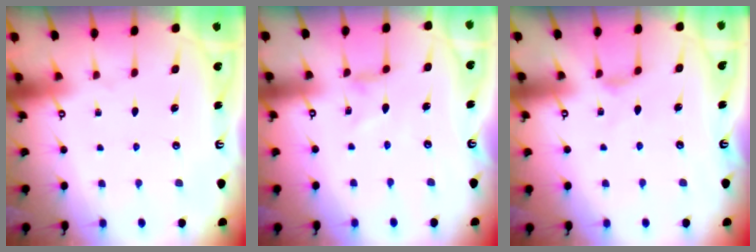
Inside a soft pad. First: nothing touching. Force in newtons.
{"total": 1.5, "press": 1.5, "slide": 0.3}
{"total": 1.7, "press": 1.7, "slide": 0.4}